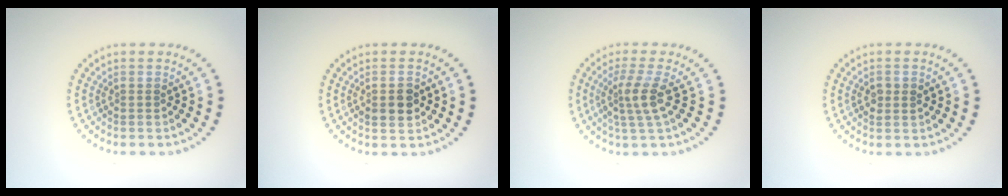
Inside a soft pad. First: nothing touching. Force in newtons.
{"total": 2.2, "press": 2.2, "slide": 0.2}
{"total": 2.9, "press": 2.2, "slide": 1.8}
{"total": 1.5, "press": 1.5, "slide": 0.2}